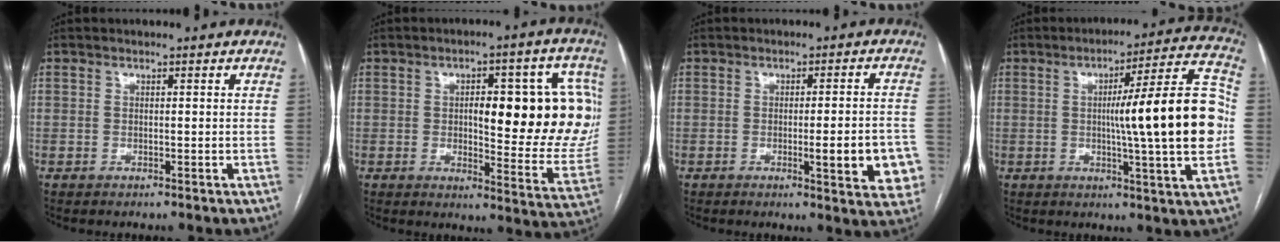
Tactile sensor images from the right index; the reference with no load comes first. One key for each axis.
{"total": 20.3, "fx": 2.7, "fy": 6.1, "fz": 19.1, "tx": -0.194, "ty": 0.018, "tz": 0.041}
{"total": 8.7, "fx": -2.5, "fy": 1.6, "fz": 8.2, "tx": -0.089, "ty": 0.002, "tz": -0.026}
{"total": 18.0, "fx": -0.4, "fy": 0.0, "fz": 18.0, "tx": -0.257, "ty": 0.013, "tz": -0.013}